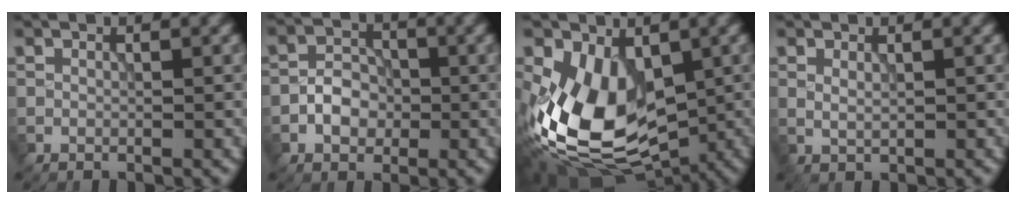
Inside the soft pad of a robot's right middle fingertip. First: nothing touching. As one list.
[{"total": 2.8, "force": [-0.9, 2.2, 1.6], "torque": [-0.023, 0.006, -0.018]}, {"total": 10.4, "force": [-1.1, 6.9, 7.7], "torque": [-0.159, -0.025, -0.014]}, {"total": 0.7, "force": [0.4, 0.2, 0.5], "torque": [-0.014, 0.001, 0.009]}]